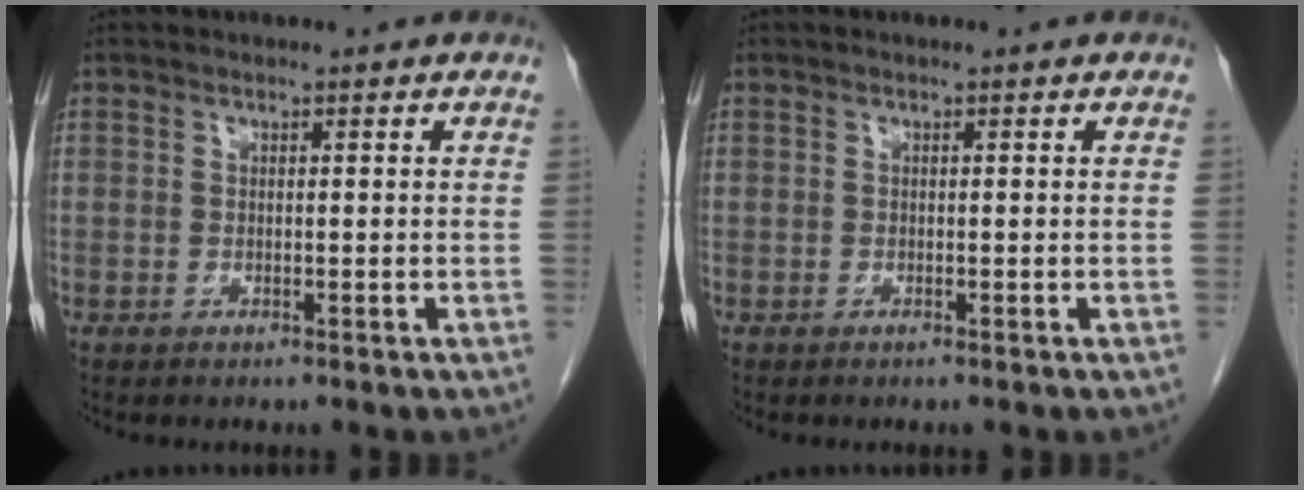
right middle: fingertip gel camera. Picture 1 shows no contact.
{"total": 0.0}